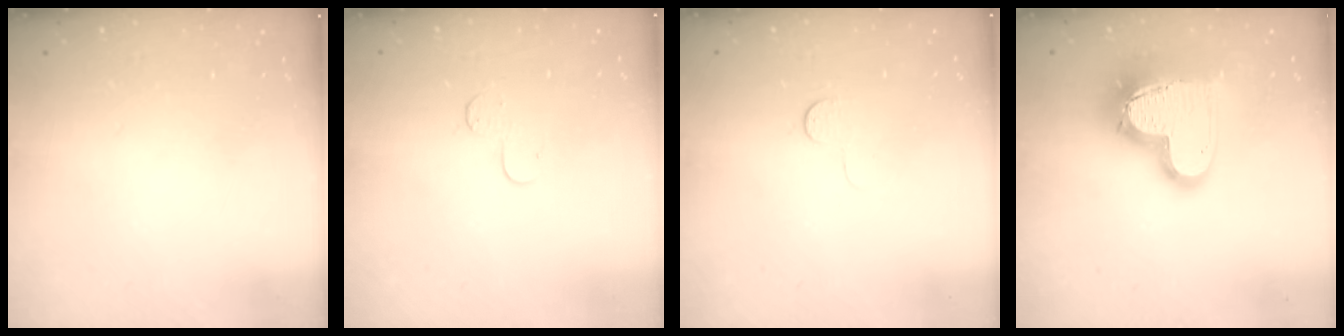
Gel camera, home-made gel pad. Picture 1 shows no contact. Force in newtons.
{"total": 4.7, "press": 4.6, "slide": 0.5}
{"total": 3.8, "press": 3.7, "slide": 0.3}
{"total": 17.4, "press": 17.4, "slide": 1.3}